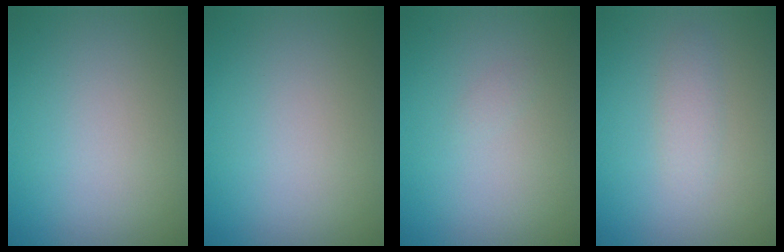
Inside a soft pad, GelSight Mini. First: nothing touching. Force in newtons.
{"total": 0.0}
{"total": 0.5, "press": 0.5, "slide": 0.0}
{"total": 1.4, "press": 1.4, "slide": 0.0}